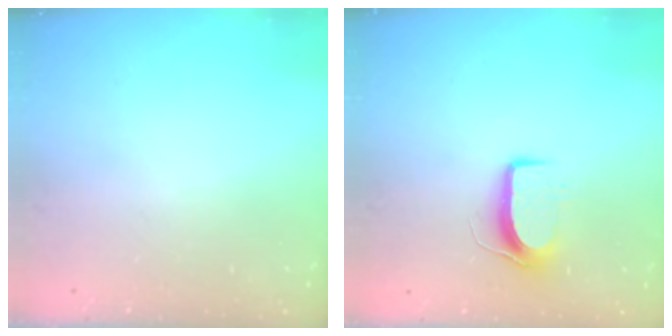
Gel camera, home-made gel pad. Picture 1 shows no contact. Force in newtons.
{"total": 8.7, "press": 8.7, "slide": 0.7}